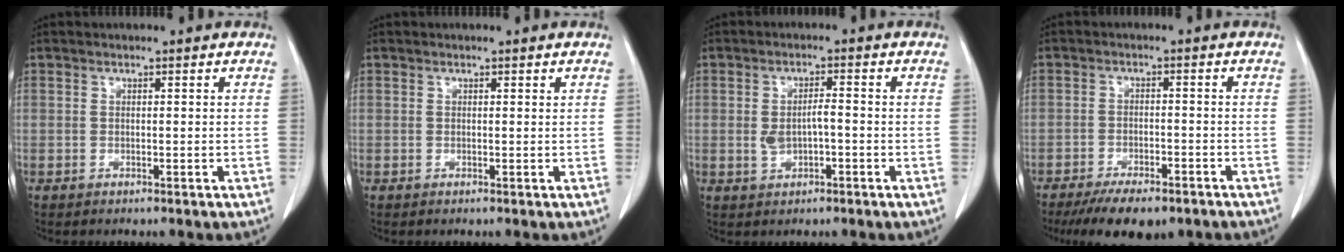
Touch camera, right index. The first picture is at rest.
{"total": 0.0}
{"total": 3.7, "force": [-0.5, 1.4, 3.4], "torque": [-0.065, 0.008, -0.003]}
{"total": 9.4, "force": [-7.1, 3.4, 5.1], "torque": [-0.072, -0.006, -0.103]}